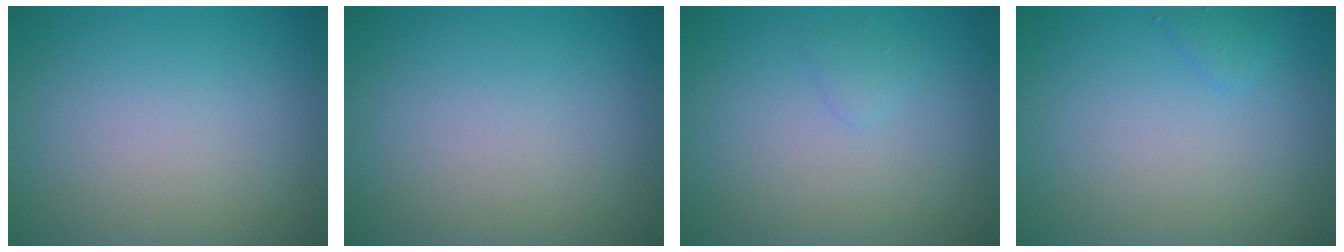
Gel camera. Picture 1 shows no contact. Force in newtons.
{"total": 0.0}
{"total": 0.7, "press": 0.7, "slide": 0.1}
{"total": 0.8, "press": 0.8, "slide": 0.0}